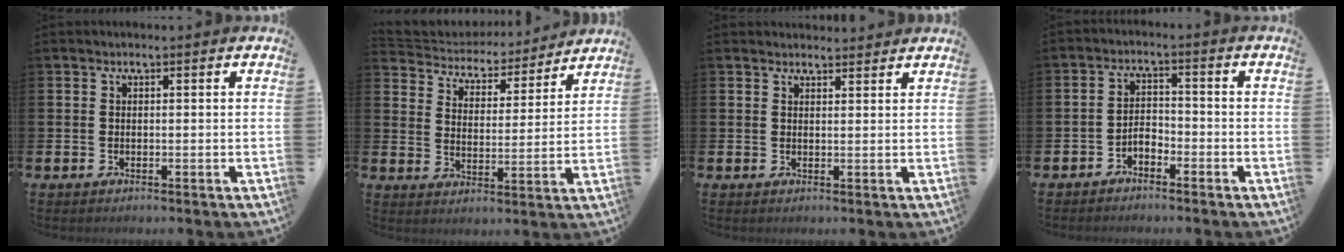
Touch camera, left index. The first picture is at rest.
{"total": 4.8, "force": [4.5, 1.6, 0.1], "torque": [-0.036, -0.040, 0.074]}
{"total": 2.1, "force": [2.1, 0.4, -0.1], "torque": [0.006, -0.011, 0.037]}
{"total": 2.5, "force": [-2.2, 0.9, 0.6], "torque": [-0.025, 0.010, -0.046]}